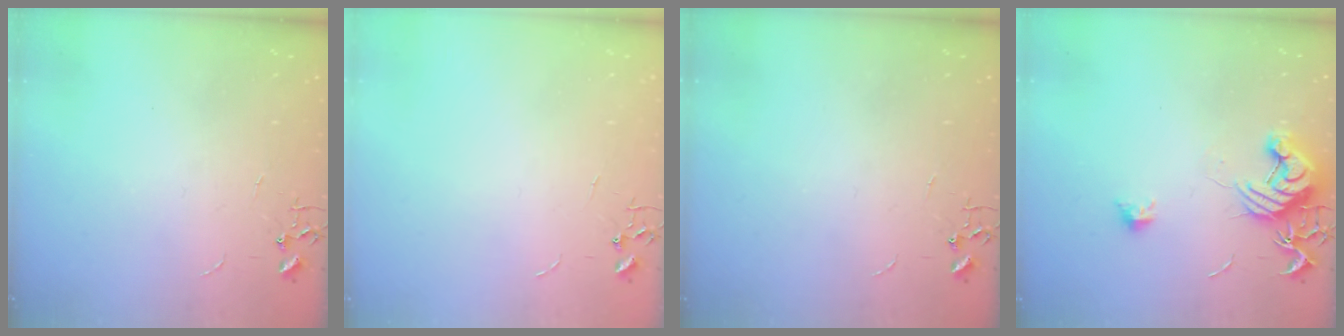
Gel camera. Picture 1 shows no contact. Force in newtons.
{"total": 0.0}
{"total": 0.0}
{"total": 12.7, "press": 12.6, "slide": 1.2}